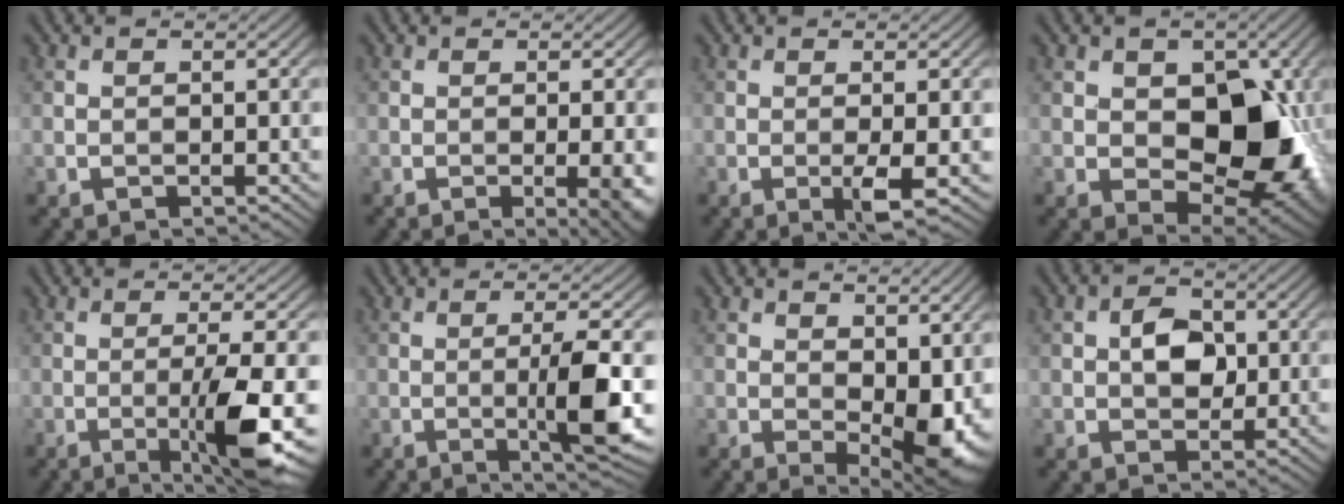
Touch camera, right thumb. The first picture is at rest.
{"total": 3.9, "force": [-0.8, 0.7, 3.7], "torque": [-0.055, -0.003, -0.011]}
{"total": 3.0, "force": [-0.7, 0.2, 2.9], "torque": [-0.056, -0.001, -0.016]}
{"total": 12.6, "force": [0.3, 8.2, 9.6], "torque": [-0.136, -0.011, 0.012]}
{"total": 8.1, "force": [-2.0, 1.0, 7.8], "torque": [-0.128, 0.003, -0.035]}
{"total": 6.6, "force": [-0.8, 0.6, 6.6], "torque": [-0.118, 0.003, -0.011]}
{"total": 9.3, "force": [0.5, 4.9, 7.9], "torque": [-0.112, -0.010, 0.017]}
{"total": 4.3, "force": [0.4, 3.1, 3.0], "torque": [-0.053, 0.000, 0.001]}